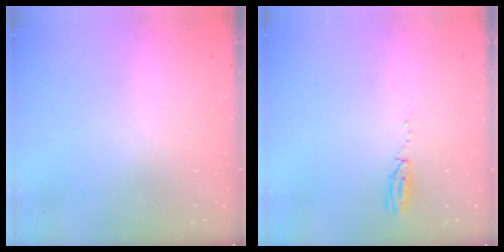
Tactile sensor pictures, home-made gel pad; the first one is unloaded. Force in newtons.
{"total": 17.0, "press": 5.1, "slide": 16.2}